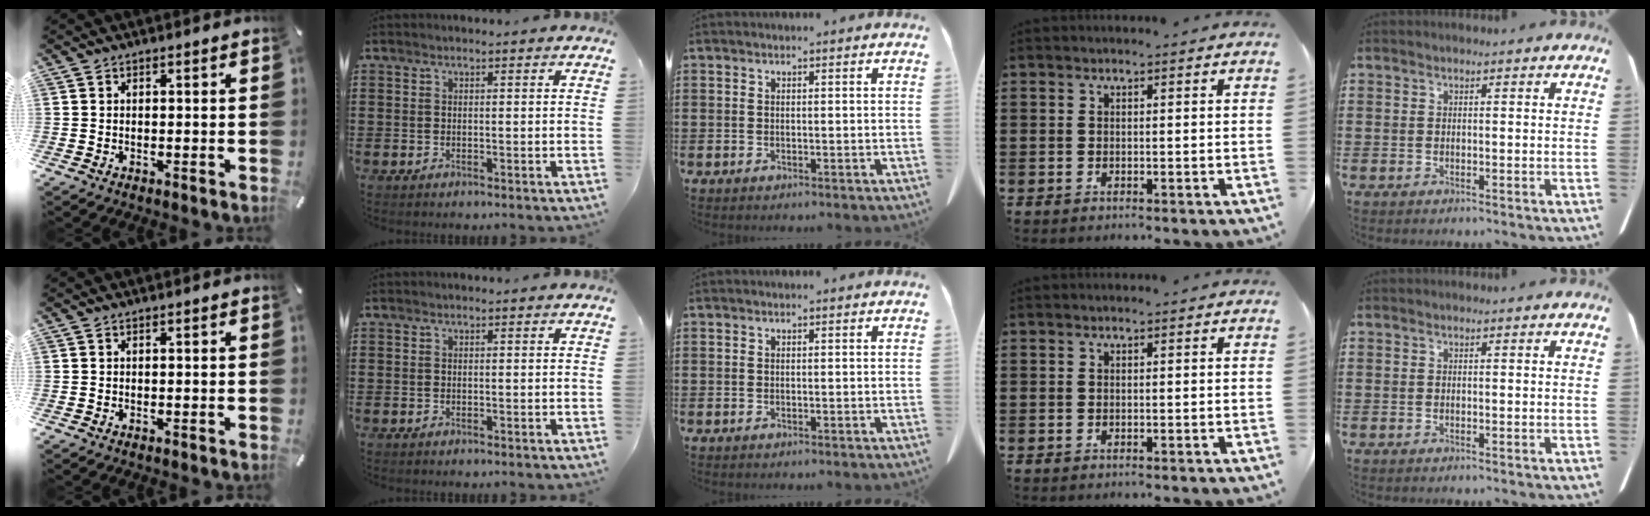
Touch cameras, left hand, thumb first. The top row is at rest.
{}